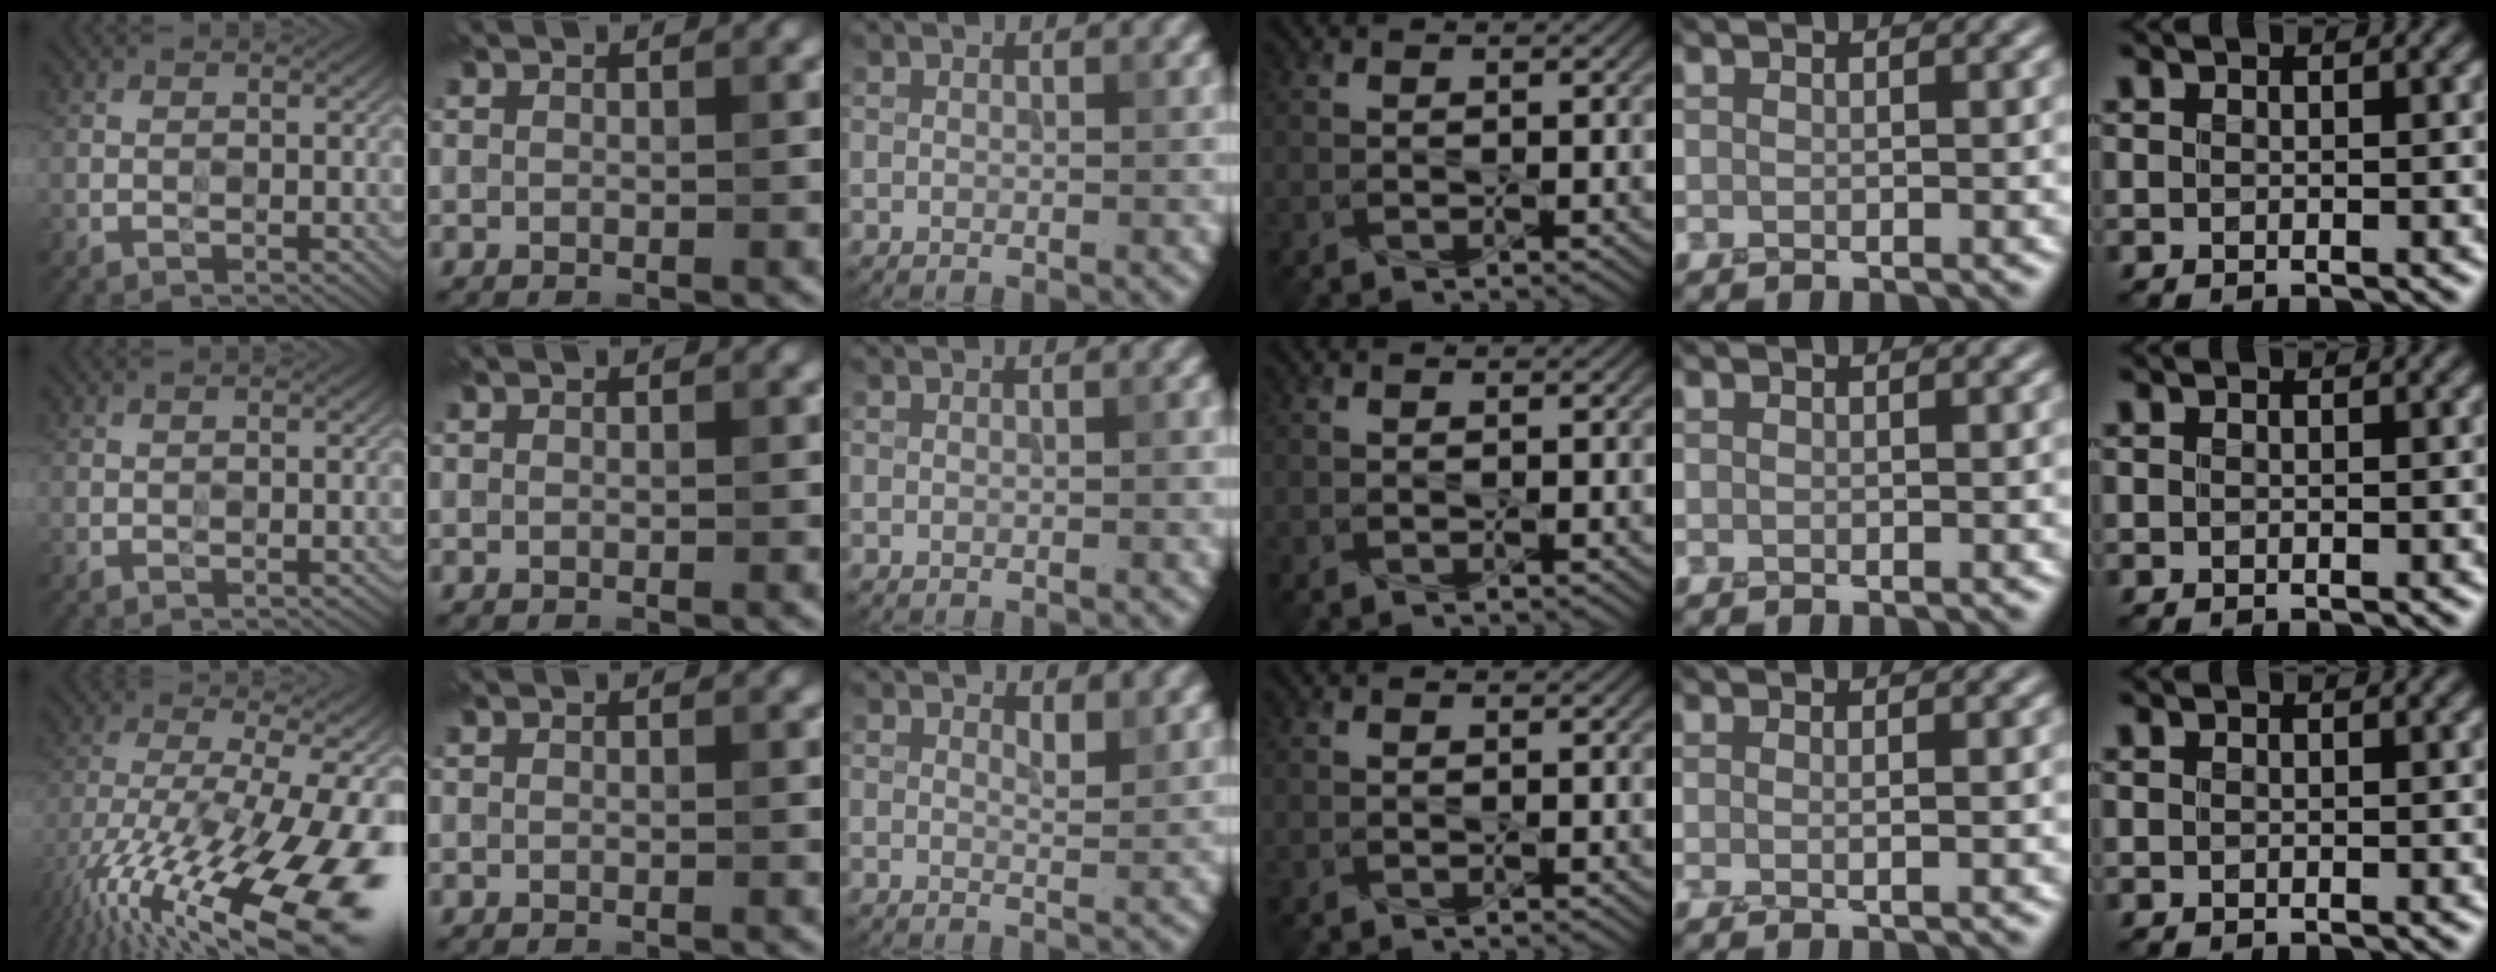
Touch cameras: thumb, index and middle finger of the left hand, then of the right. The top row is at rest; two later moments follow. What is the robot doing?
{"motion": "screw", "object": "organic brewed tea cap"}